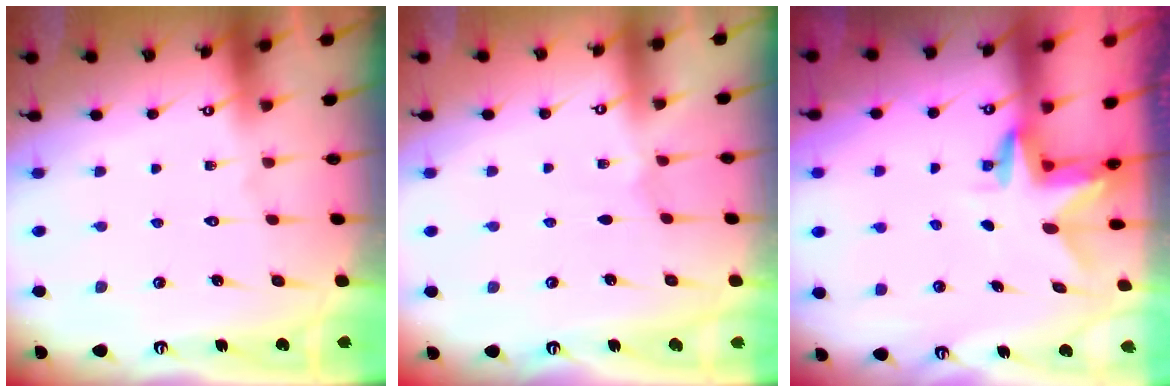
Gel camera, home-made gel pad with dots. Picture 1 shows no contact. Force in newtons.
{"total": 0.6, "press": 0.6, "slide": 0.2}
{"total": 2.9, "press": 2.9, "slide": 0.2}